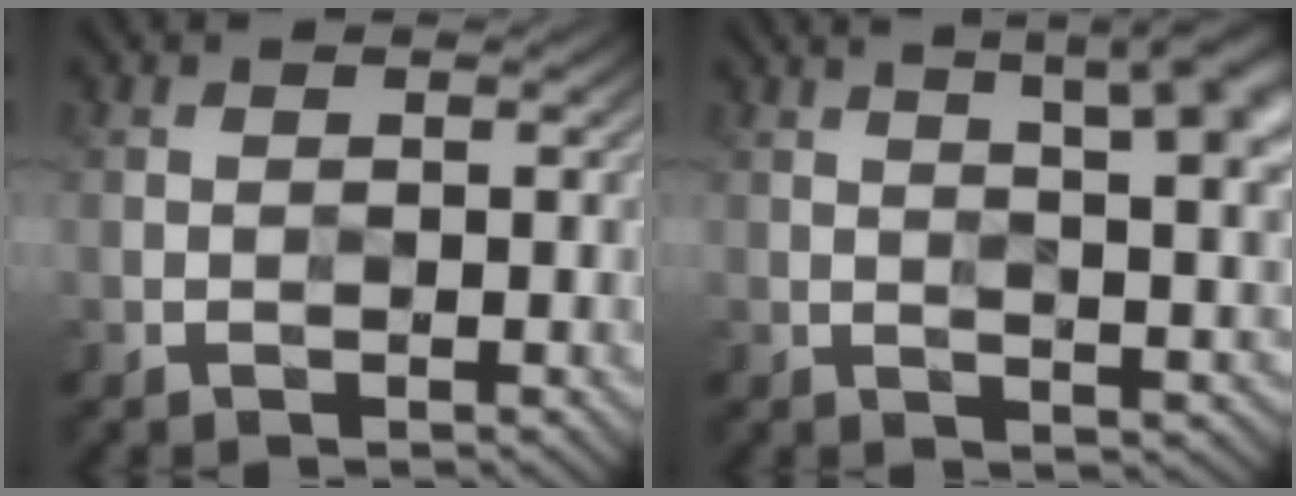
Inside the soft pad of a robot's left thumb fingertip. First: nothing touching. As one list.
[{"total": 12.4, "force": [6.2, 4.1, 10.0], "torque": [-0.111, 0.036, 0.069]}]